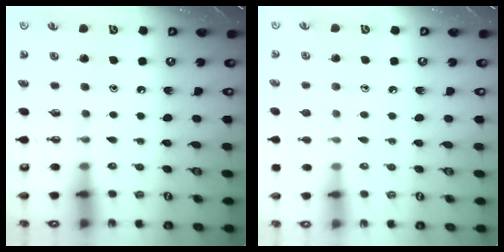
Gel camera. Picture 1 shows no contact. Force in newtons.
{"total": 4.7, "press": 4.7, "slide": 0.4}